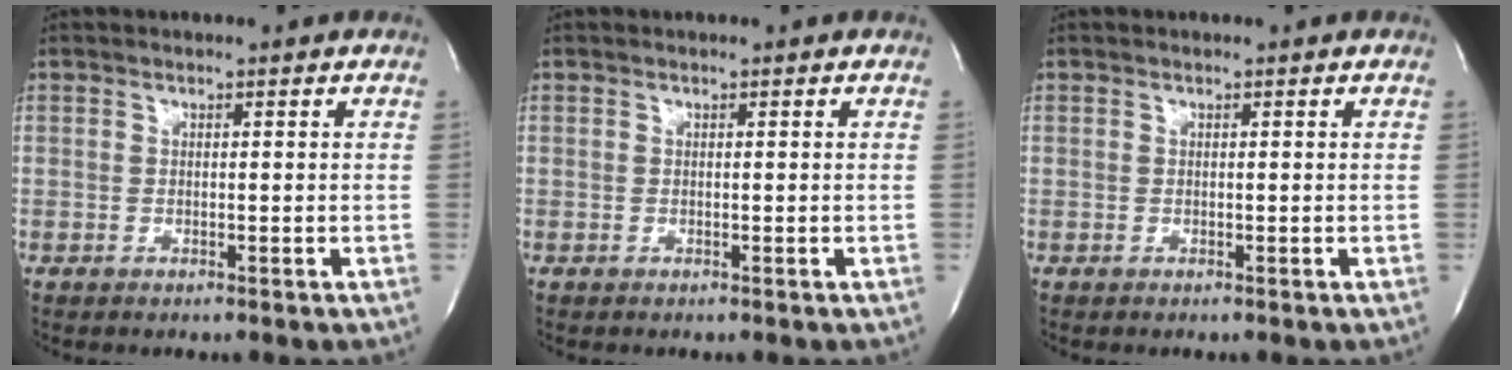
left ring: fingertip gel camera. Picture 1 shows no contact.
{"total": 0.0}
{"total": 0.0}